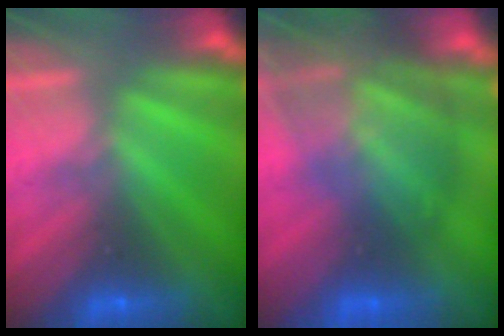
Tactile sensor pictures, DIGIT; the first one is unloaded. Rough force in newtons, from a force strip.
{"total": 7.7}